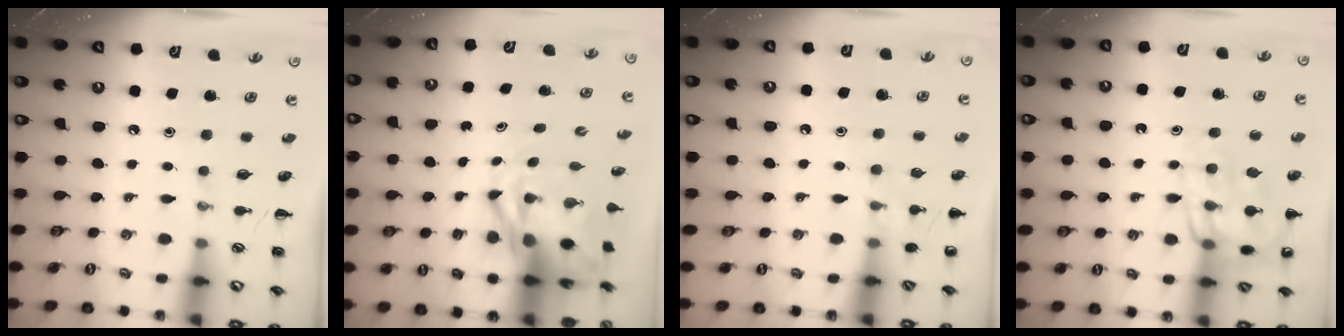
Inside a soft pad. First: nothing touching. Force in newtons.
{"total": 6.0, "press": 5.9, "slide": 1.4}
{"total": 6.5, "press": 6.2, "slide": 2.0}
{"total": 13.5, "press": 13.4, "slide": 1.5}